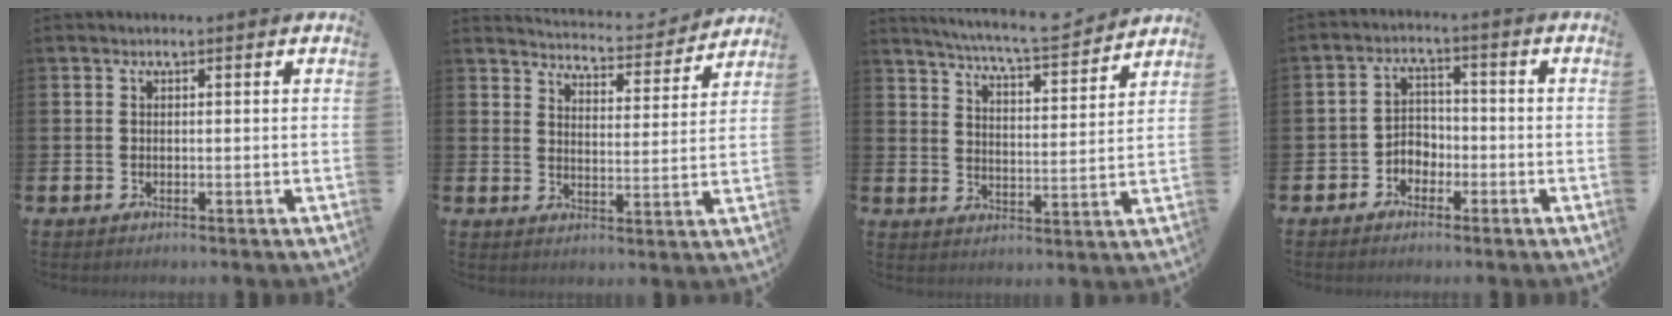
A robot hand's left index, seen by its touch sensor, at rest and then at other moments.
{"total": 5.1, "force": [5.0, 0.5, 0.4], "torque": [-0.024, -0.041, 0.085]}
{"total": 7.2, "force": [6.9, 0.2, 2.0], "torque": [-0.057, -0.047, 0.120]}
{"total": 2.9, "force": [-1.8, 2.2, 0.7], "torque": [-0.024, 0.004, -0.043]}